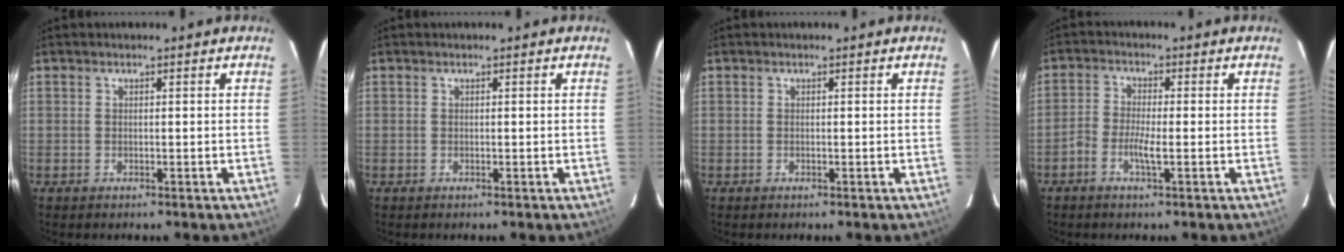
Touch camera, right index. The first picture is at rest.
{"total": 0.0}
{"total": 0.0}
{"total": 3.5, "force": [-1.5, 0.8, 3.0], "torque": [-0.073, 0.003, -0.035]}